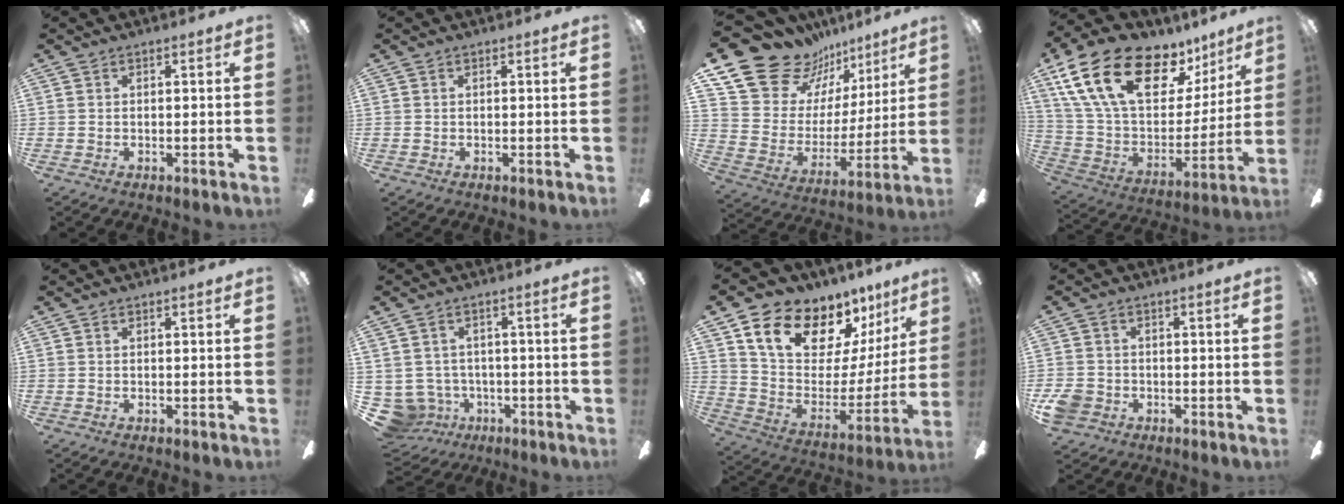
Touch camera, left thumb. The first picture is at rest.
{"total": 0.0}
{"total": 19.6, "force": [15.2, 10.9, 6.0], "torque": [-0.126, -0.112, 0.291]}
{"total": 24.4, "force": [14.4, 13.2, 14.7], "torque": [-0.259, -0.076, 0.263]}
{"total": 0.0}
{"total": 6.4, "force": [-1.3, 6.0, 1.6], "torque": [-0.084, -0.002, -0.023]}
{"total": 17.5, "force": [12.9, 9.0, 7.7], "torque": [-0.142, -0.095, 0.234]}
{"total": 4.7, "force": [-2.1, 3.8, 1.8], "torque": [-0.048, 0.013, -0.040]}